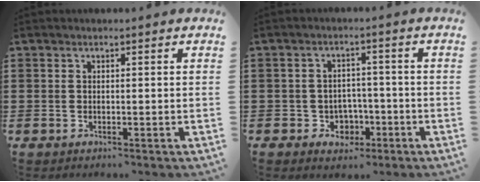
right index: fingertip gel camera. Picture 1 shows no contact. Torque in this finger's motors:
{"motor_torque": [0.60, -0.52, 0.22, 0.00]}